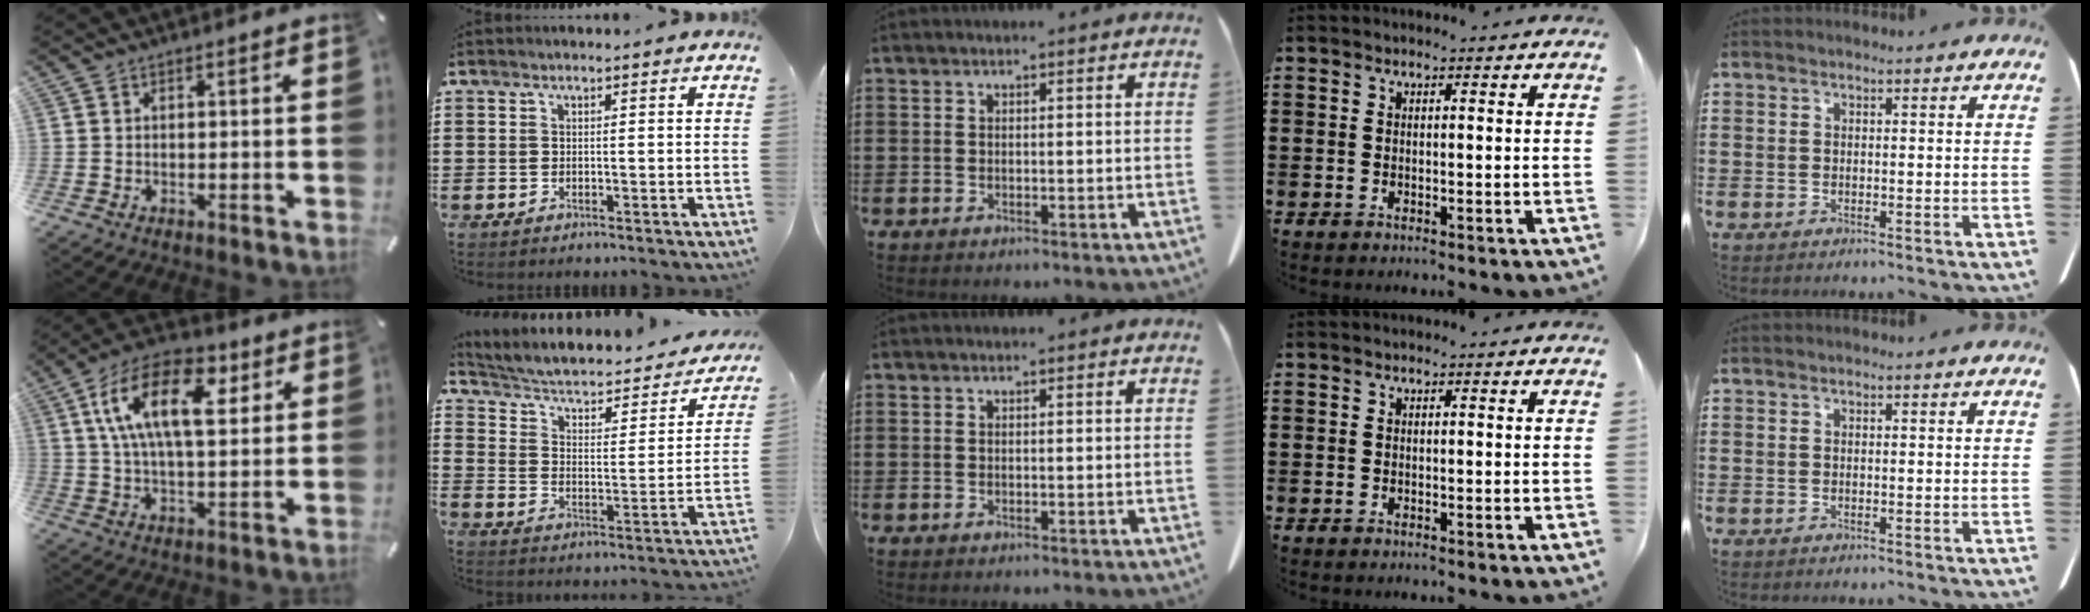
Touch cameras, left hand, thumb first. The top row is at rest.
{"thumb": {"total": 18.3, "force": [6.7, 9.3, 14.3], "torque": [-0.275, -0.002, 0.107]}, "index": {"total": 3.6, "force": [2.3, 1.7, 2.1], "torque": [-0.055, -0.023, 0.029]}}